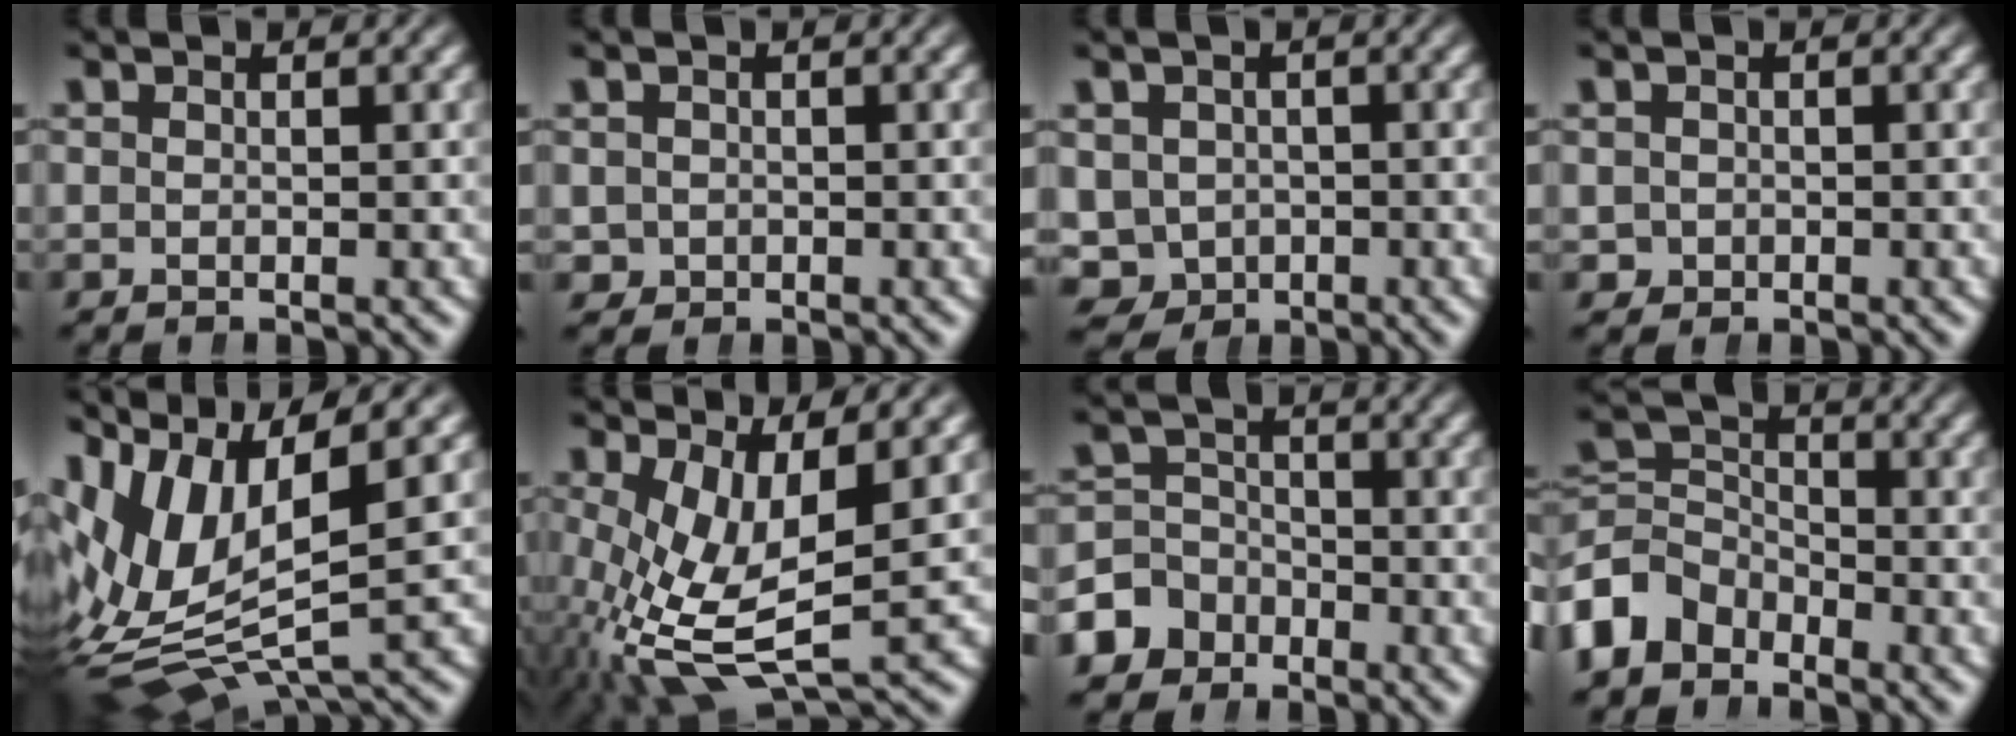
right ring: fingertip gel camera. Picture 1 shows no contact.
{"total": 3.0, "force": [-0.6, 2.8, 0.8], "torque": [-0.027, -0.024, 0.004]}
{"total": 9.8, "force": [-2.9, 8.9, 3.0], "torque": [-0.076, -0.051, -0.032]}
{"total": 2.4, "force": [-0.6, 2.3, 0.5], "torque": [-0.017, -0.019, 0.001]}
{"total": 11.2, "force": [-0.3, 8.2, 7.6], "torque": [-0.177, -0.029, 0.001]}
{"total": 9.2, "force": [-2.5, 4.8, 7.5], "torque": [-0.152, -0.047, -0.014]}
{"total": 5.7, "force": [-3.2, 4.5, 1.2], "torque": [-0.018, -0.020, -0.050]}
{"total": 6.3, "force": [-2.4, 5.4, 2.4], "torque": [-0.058, -0.024, -0.037]}